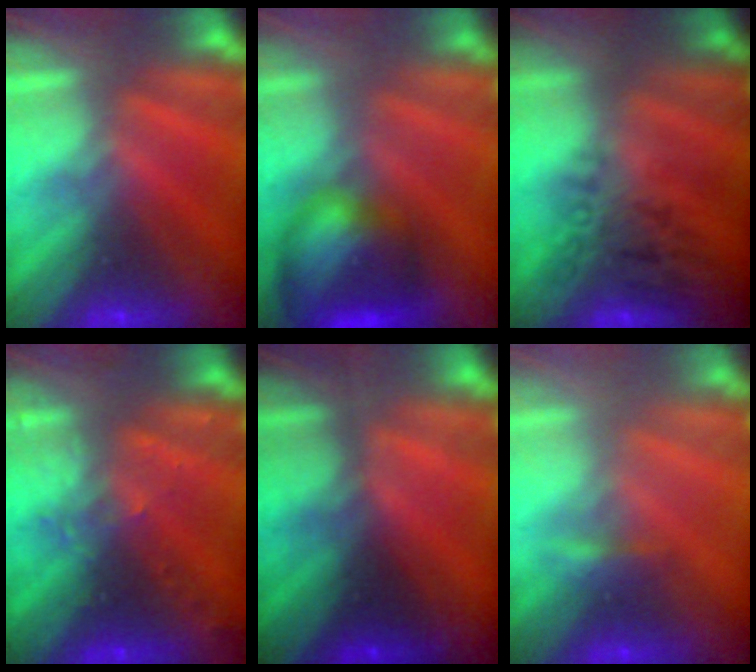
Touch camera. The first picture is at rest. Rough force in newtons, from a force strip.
{"total": 7.7}
{"total": 2.9}
{"total": 3.0}
{"total": 1.3}
{"total": 2.2}